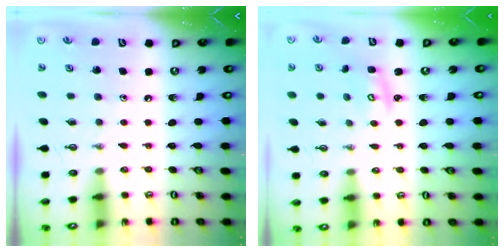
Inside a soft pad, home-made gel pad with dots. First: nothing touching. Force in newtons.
{"total": 2.6, "press": 2.5, "slide": 0.3}